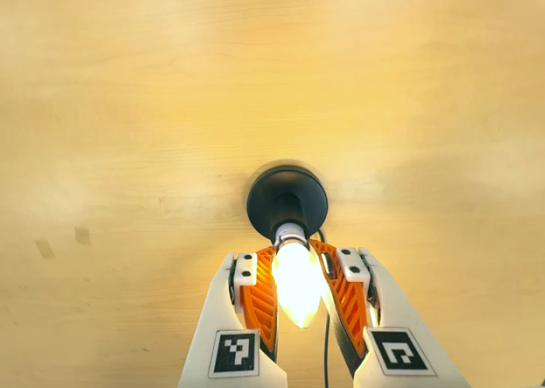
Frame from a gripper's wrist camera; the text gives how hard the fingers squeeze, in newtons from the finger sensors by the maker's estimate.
{"total": 18.4, "left": 19.1, "right": 17.6}